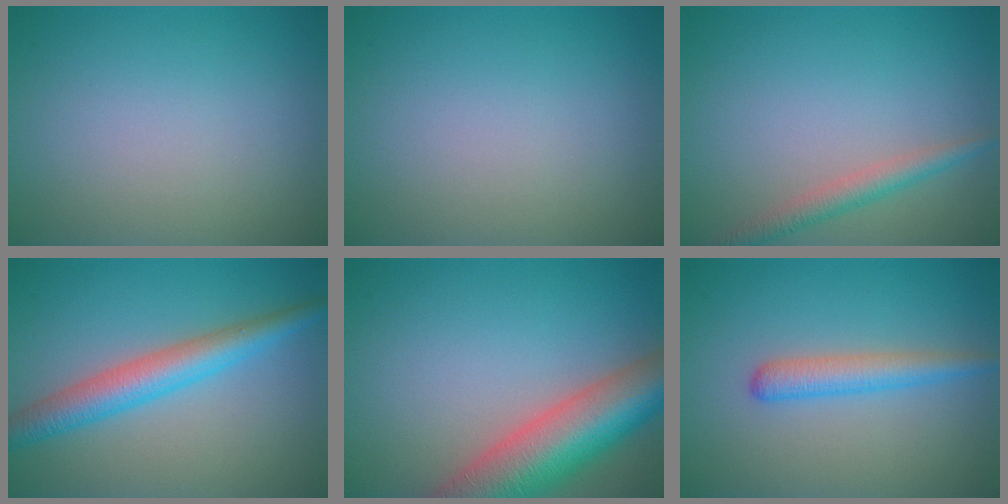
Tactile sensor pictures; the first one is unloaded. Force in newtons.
{"total": 0.0}
{"total": 2.3, "press": 2.3, "slide": 0.1}
{"total": 4.7, "press": 4.7, "slide": 0.1}
{"total": 10.1, "press": 10.1, "slide": 0.7}
{"total": 2.7, "press": 2.7, "slide": 0.1}